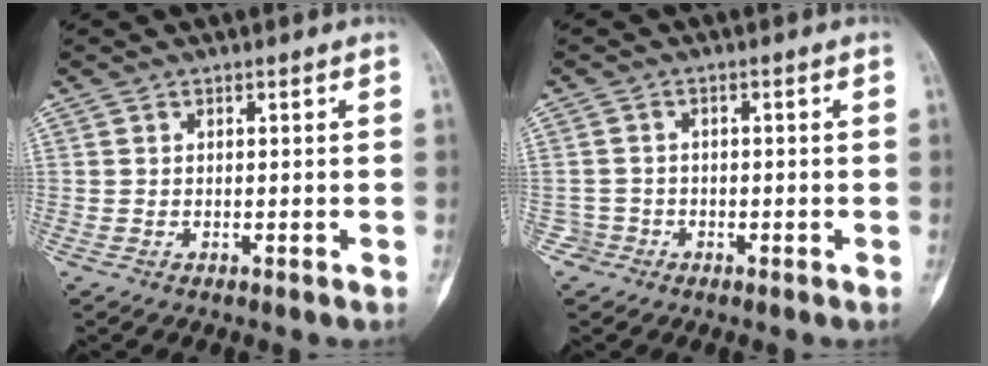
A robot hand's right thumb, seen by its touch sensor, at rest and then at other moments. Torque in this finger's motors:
{"motor_torque": [-0.39, -0.08, -0.25, -0.07, -0.14]}